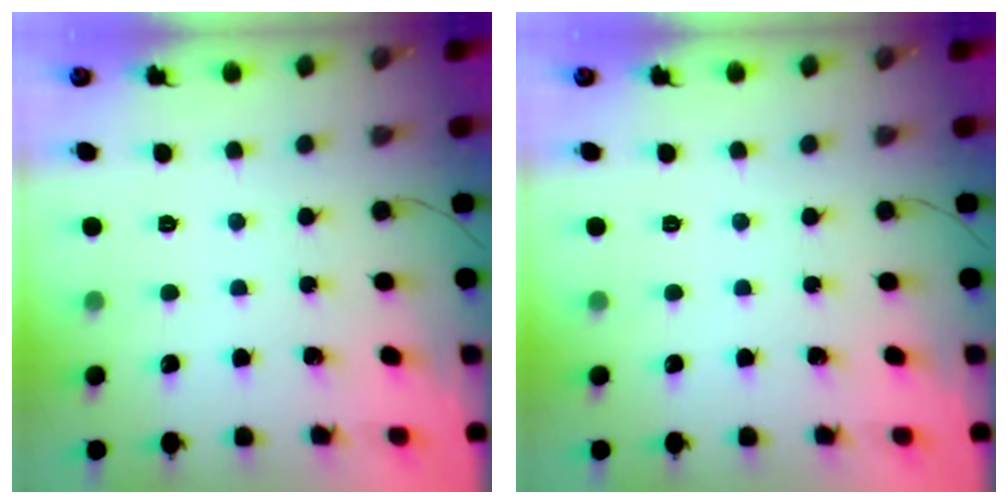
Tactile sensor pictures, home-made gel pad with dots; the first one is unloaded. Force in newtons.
{"total": 0.0}